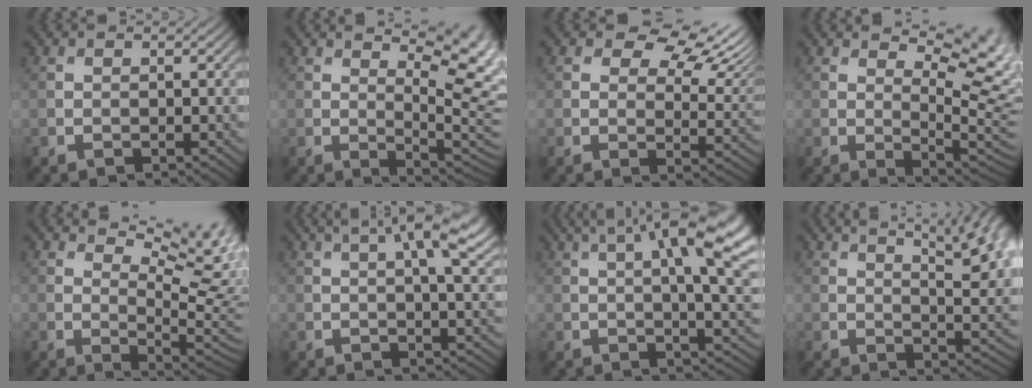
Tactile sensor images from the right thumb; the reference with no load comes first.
{"total": 10.0, "force": [4.8, 2.7, 8.3], "torque": [-0.129, 0.010, 0.065]}
{"total": 9.4, "force": [6.2, 4.4, 5.5], "torque": [-0.080, -0.003, 0.091]}
{"total": 10.4, "force": [6.0, 2.7, 8.0], "torque": [-0.133, 0.005, 0.080]}
{"total": 11.6, "force": [6.9, 3.7, 8.6], "torque": [-0.149, 0.008, 0.096]}
{"total": 7.7, "force": [3.1, 1.7, 6.8], "torque": [-0.094, 0.016, 0.042]}
{"total": 13.1, "force": [4.1, 3.7, 11.8], "torque": [-0.158, 0.029, 0.061]}
{"total": 14.2, "force": [6.5, 5.0, 11.6], "torque": [-0.157, 0.029, 0.087]}